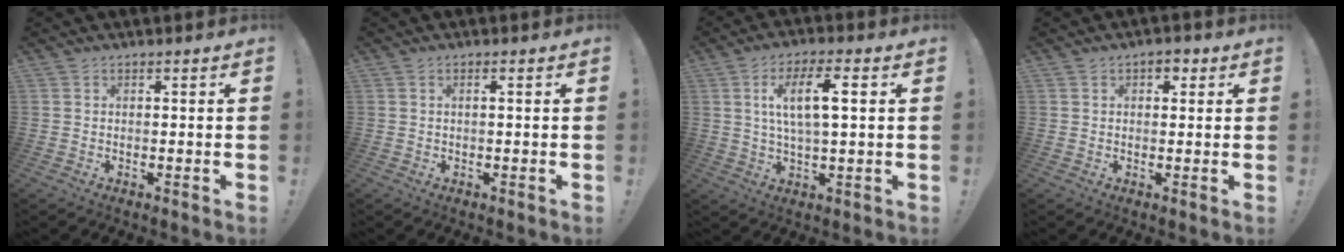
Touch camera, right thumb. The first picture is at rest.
{"total": 1.0, "force": [-0.1, -0.1, 1.0], "torque": [-0.018, 0.000, -0.004]}
{"total": 10.4, "force": [2.5, 3.1, 9.7], "torque": [-0.164, 0.008, 0.038]}
{"total": 2.8, "force": [1.0, 1.9, 1.9], "torque": [-0.021, 0.003, 0.013]}